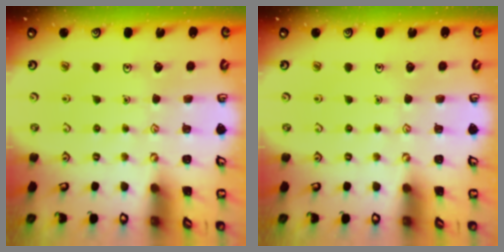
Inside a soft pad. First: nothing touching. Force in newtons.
{"total": 0.0}